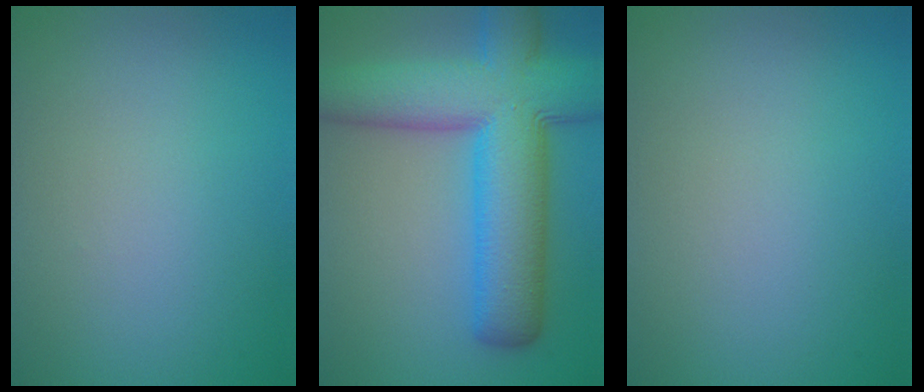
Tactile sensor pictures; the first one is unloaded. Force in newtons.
{"total": 11.9, "press": 11.9, "slide": 0.3}
{"total": 0.0}